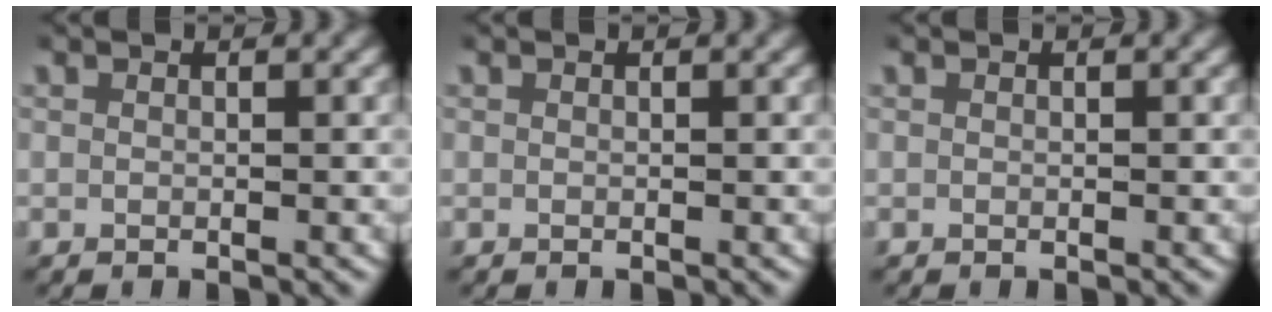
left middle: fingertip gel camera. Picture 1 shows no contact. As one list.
[{"total": 0.0}, {"total": 0.0}]